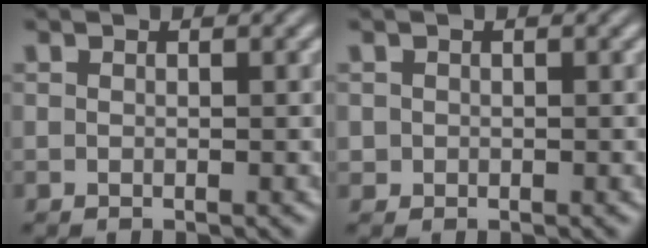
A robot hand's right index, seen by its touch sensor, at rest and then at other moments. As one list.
[{"total": 0.9, "force": [-0.2, 0.8, 0.2], "torque": [-0.008, -0.011, 0.002]}]